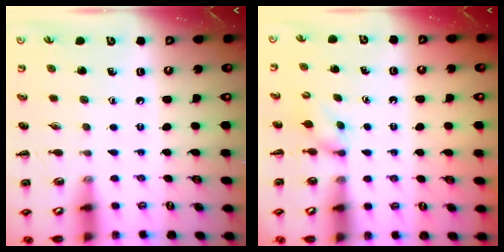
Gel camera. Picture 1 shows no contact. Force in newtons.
{"total": 2.5, "press": 2.3, "slide": 1.0}